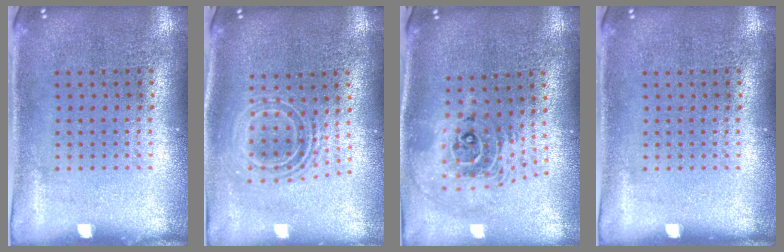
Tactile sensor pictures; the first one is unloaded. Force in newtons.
{"total": 1.9, "press": 1.5, "slide": 1.2}
{"total": 2.2, "press": 1.6, "slide": 1.5}
{"total": 0.0}